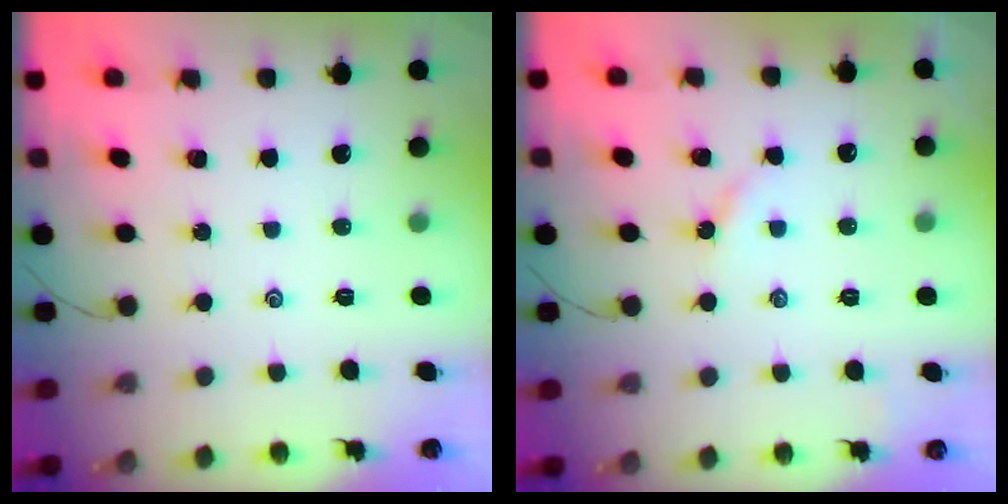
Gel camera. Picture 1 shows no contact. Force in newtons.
{"total": 2.5, "press": 2.5, "slide": 0.3}